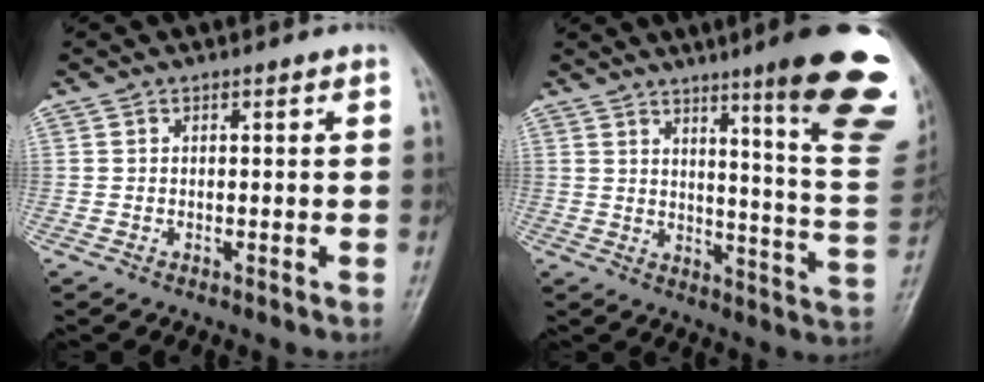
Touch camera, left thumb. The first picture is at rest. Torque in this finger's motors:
{"motor_torque": [2.38, 0.92, 1.64, -1.13, 0.44]}